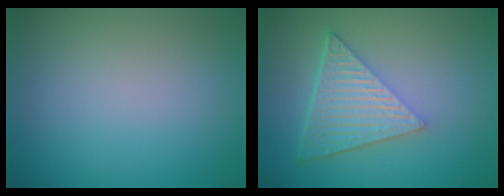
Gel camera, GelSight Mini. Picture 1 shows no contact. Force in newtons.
{"total": 6.4, "press": 4.5, "slide": 4.5}